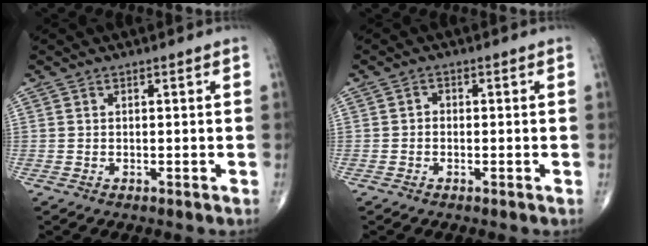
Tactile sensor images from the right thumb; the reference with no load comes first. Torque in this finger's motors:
{"motor_torque": [-0.38, -0.03, 0.03, 0.00, -0.03]}